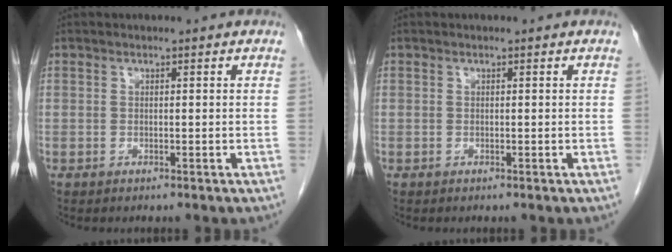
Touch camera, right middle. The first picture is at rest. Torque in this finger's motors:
{"motor_torque": [0.03, -0.01, 0.01, 0.00]}